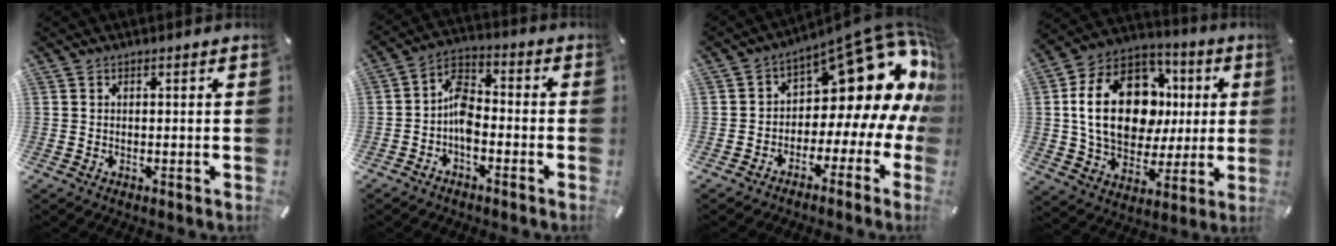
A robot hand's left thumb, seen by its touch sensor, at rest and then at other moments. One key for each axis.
{"total": 7.8, "fx": -2.9, "fy": 4.8, "fz": 5.5, "tx": -0.113, "ty": 0.018, "tz": -0.052}
{"total": 15.9, "fx": 8.0, "fy": 8.5, "fz": 10.8, "tx": -0.128, "ty": -0.079, "tz": 0.128}
{"total": 22.7, "fx": 2.7, "fy": 16.3, "fz": 15.6, "tx": -0.296, "ty": 0.006, "tz": 0.049}